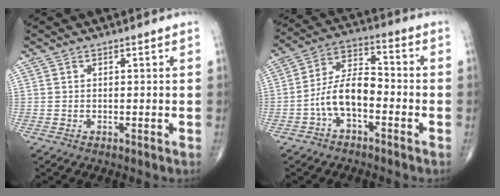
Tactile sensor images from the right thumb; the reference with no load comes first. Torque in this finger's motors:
{"motor_torque": [0.22, -0.02, 1.02, -0.44, 0.23]}